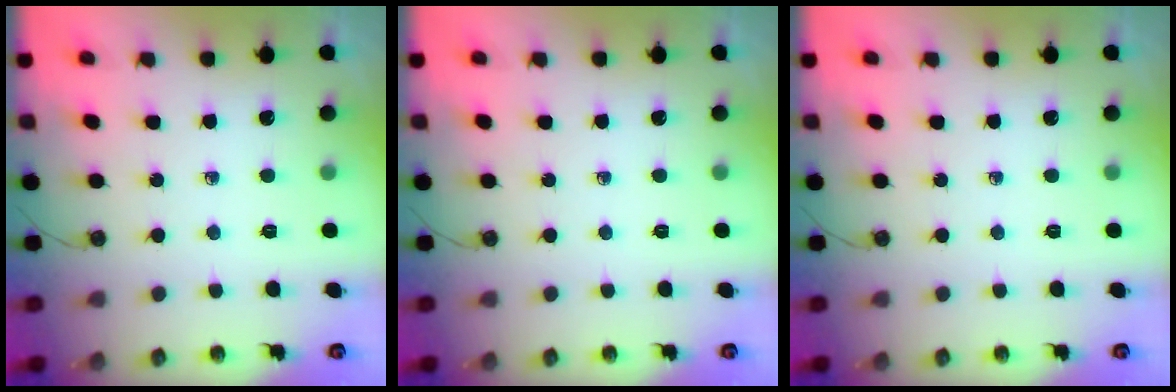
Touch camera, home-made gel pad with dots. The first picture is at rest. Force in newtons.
{"total": 0.0}
{"total": 0.0}